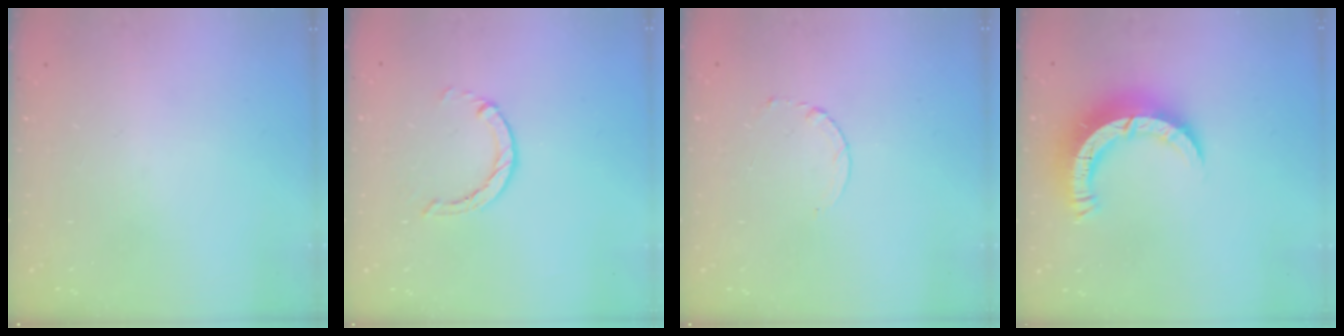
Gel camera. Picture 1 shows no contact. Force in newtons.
{"total": 1.2, "press": 1.2, "slide": 0.2}
{"total": 2.5, "press": 2.5, "slide": 0.3}
{"total": 10.6, "press": 10.5, "slide": 1.4}